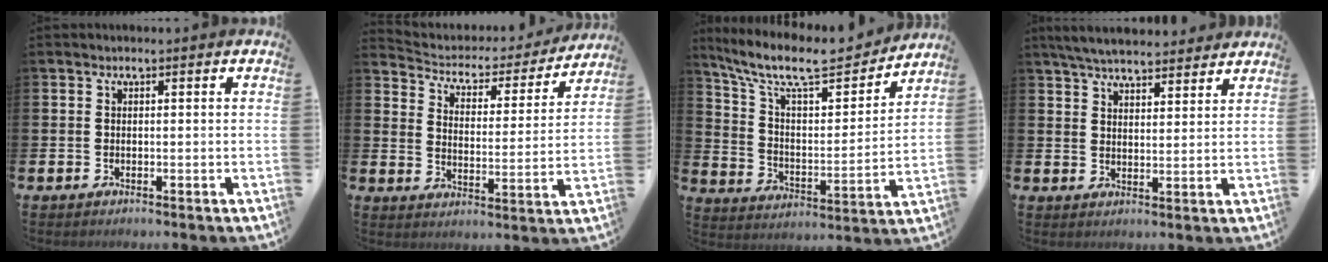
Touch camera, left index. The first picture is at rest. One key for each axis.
{"total": 4.4, "fx": 4.0, "fy": 1.7, "fz": 0.7, "tx": -0.041, "ty": -0.035, "tz": 0.058}
{"total": 10.9, "fx": 9.4, "fy": 2.9, "fz": 4.7, "tx": -0.125, "ty": -0.057, "tz": 0.161}
{"total": 5.5, "fx": 5.3, "fy": 1.0, "fz": 1.1, "tx": -0.034, "ty": -0.023, "tz": 0.096}